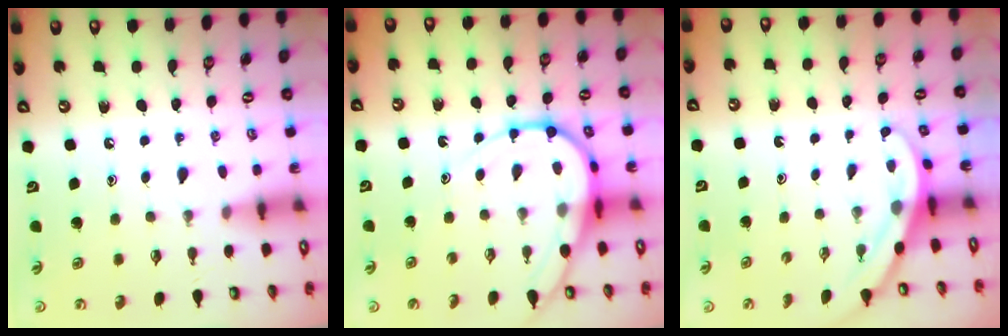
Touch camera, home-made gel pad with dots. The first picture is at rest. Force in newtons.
{"total": 10.8, "press": 10.8, "slide": 1.0}
{"total": 5.0, "press": 4.9, "slide": 0.3}